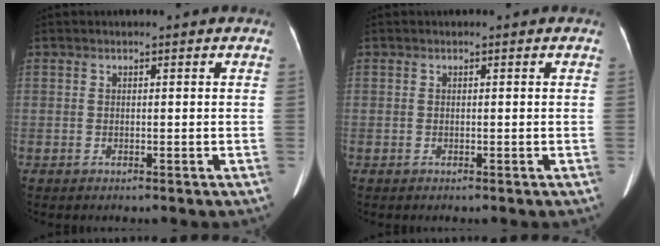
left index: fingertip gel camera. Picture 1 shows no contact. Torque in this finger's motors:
{"motor_torque": [0.00, 0.00, 0.00, 0.00]}